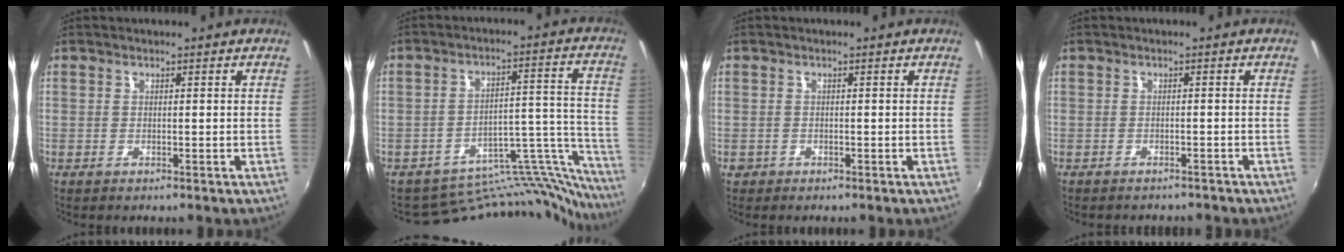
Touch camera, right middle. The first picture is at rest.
{"total": 19.0, "force": [-18.8, 2.7, 1.5], "torque": [0.003, 0.061, -0.277]}
{"total": 1.3, "force": [-0.5, 1.1, 0.4], "torque": [-0.008, -0.003, -0.009]}
{"total": 2.7, "force": [-2.5, 0.7, 0.6], "torque": [-0.018, -0.010, -0.036]}